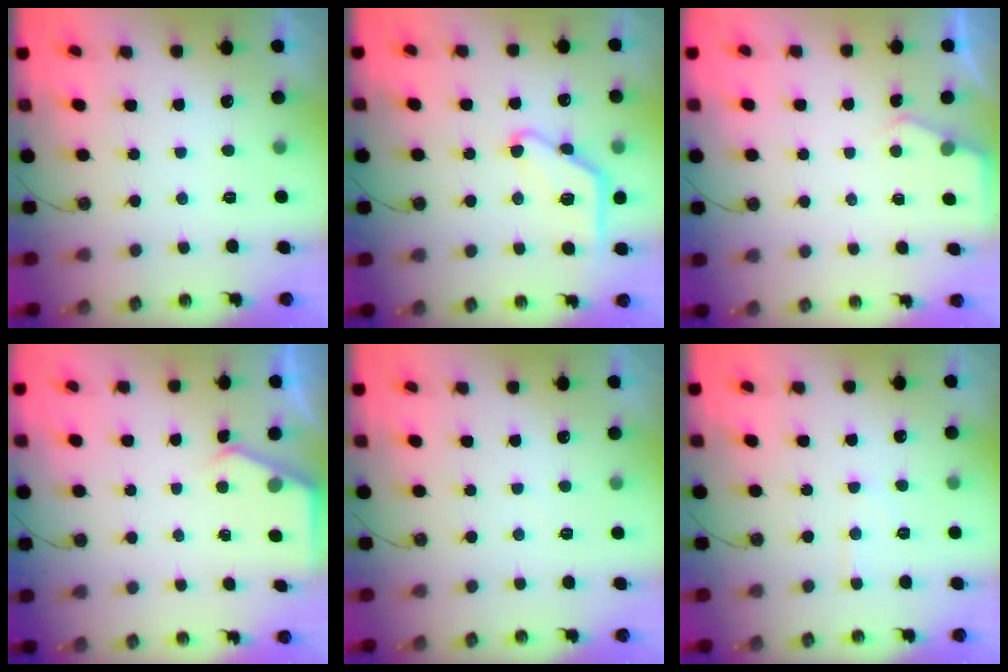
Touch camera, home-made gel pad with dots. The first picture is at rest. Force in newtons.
{"total": 12.1, "press": 12.0, "slide": 0.6}
{"total": 3.7, "press": 3.7, "slide": 0.5}
{"total": 2.2, "press": 2.2, "slide": 0.3}
{"total": 3.6, "press": 3.6, "slide": 0.4}
{"total": 6.2, "press": 6.2, "slide": 0.7}